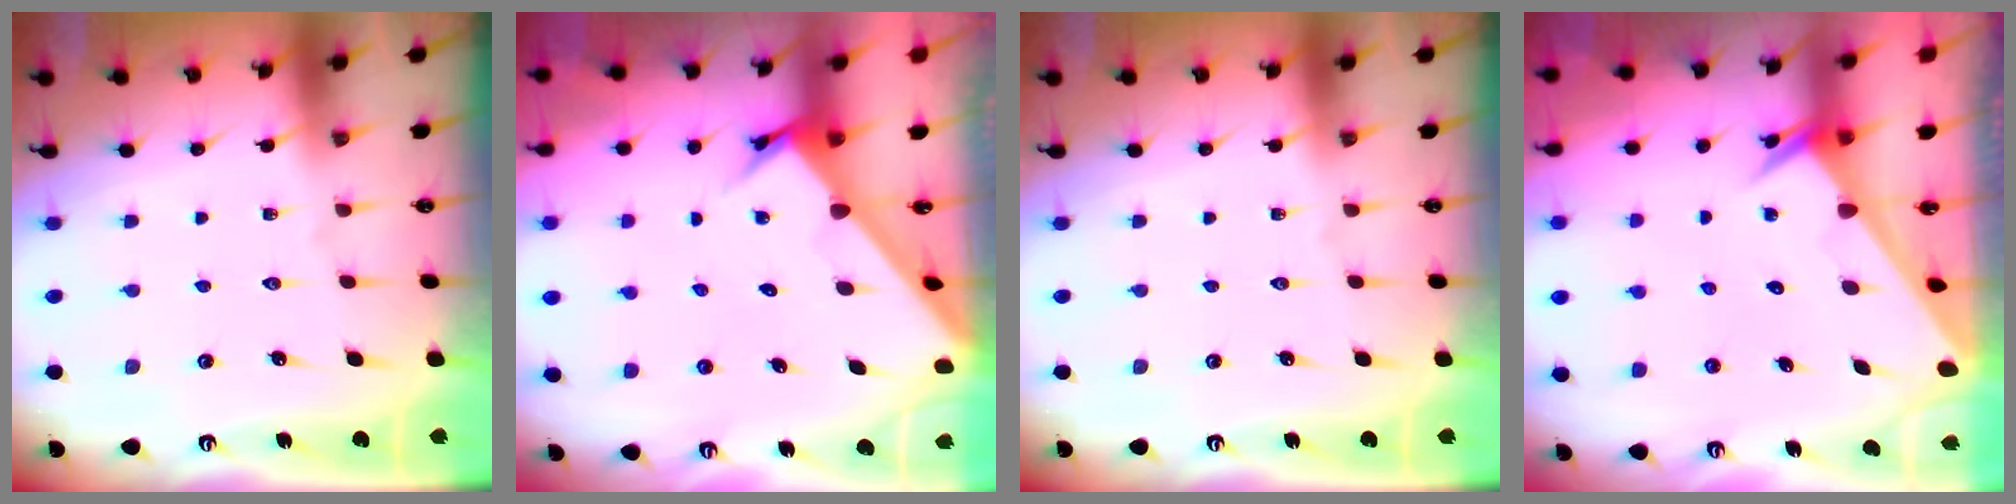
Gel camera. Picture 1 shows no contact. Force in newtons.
{"total": 2.9, "press": 2.9, "slide": 0.2}
{"total": 0.0}
{"total": 2.4, "press": 2.4, "slide": 0.1}